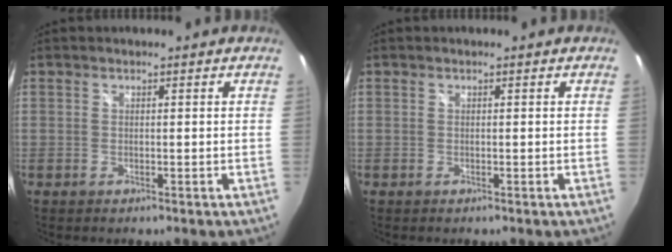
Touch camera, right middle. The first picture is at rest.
{"total": 0.0}